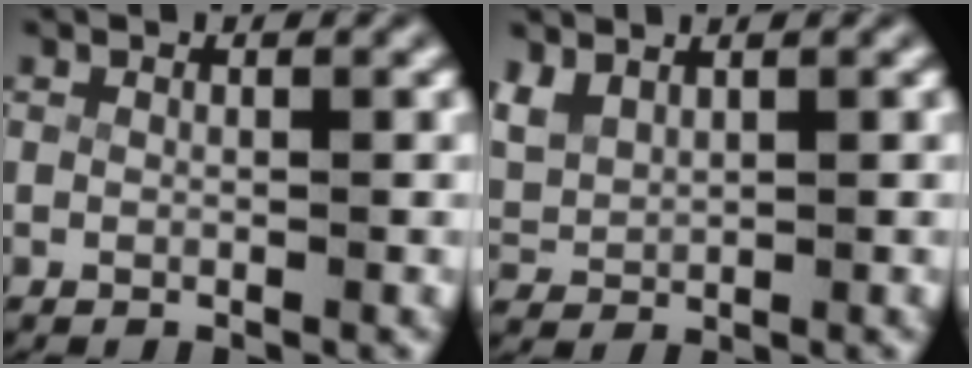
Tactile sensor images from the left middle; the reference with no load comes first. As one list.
[{"total": 2.8, "force": [1.3, 2.1, 1.3], "torque": [-0.050, -0.009, 0.038]}]